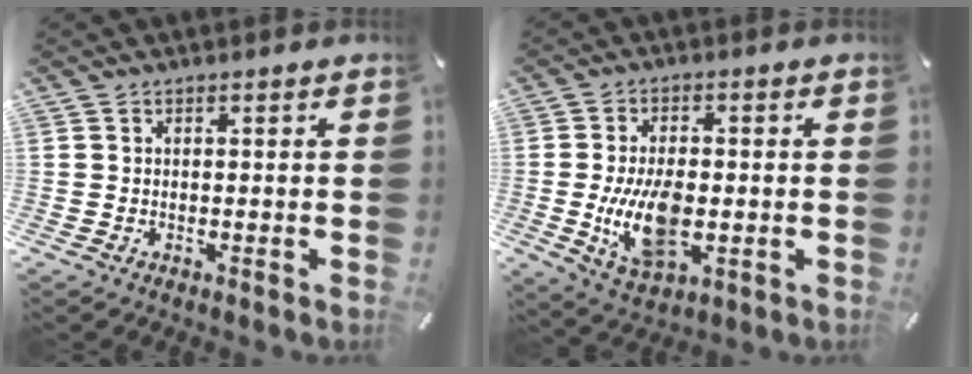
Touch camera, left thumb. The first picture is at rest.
{"total": 11.9, "force": [-1.6, 6.5, 9.8], "torque": [-0.197, -0.014, -0.027]}